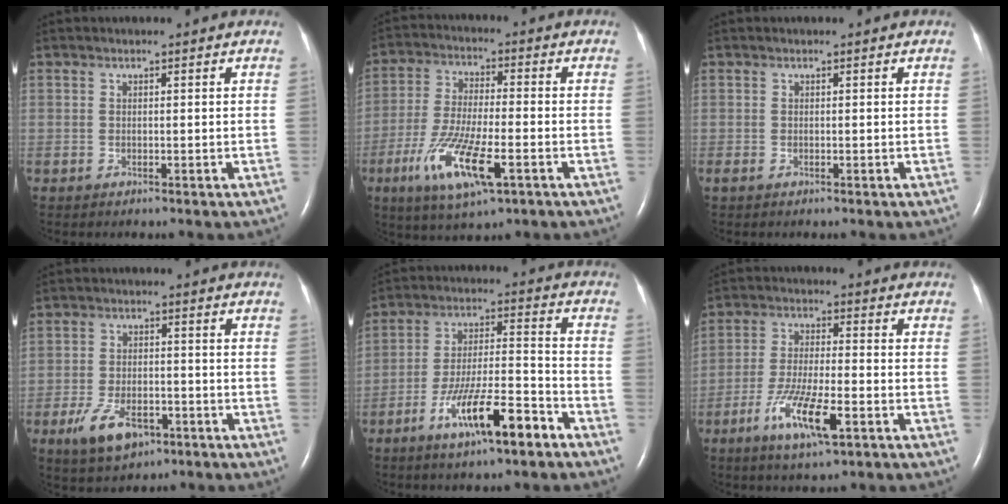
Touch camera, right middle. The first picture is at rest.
{"total": 12.2, "force": [-5.2, 2.5, 10.8], "torque": [-0.220, -0.021, -0.090]}
{"total": 0.0}
{"total": 7.7, "force": [-4.1, 3.9, 5.2], "torque": [-0.107, -0.005, -0.066]}
{"total": 12.4, "force": [-7.3, 1.8, 9.9], "torque": [-0.170, -0.002, -0.124]}
{"total": 9.6, "force": [-4.6, 1.5, 8.3], "torque": [-0.166, -0.015, -0.081]}